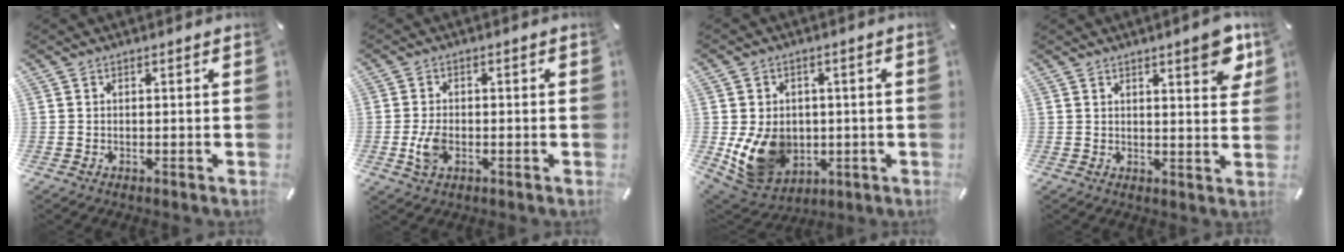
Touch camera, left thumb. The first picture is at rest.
{"total": 5.2, "force": [-1.2, 3.2, 3.9], "torque": [-0.091, -0.001, -0.025]}
{"total": 13.2, "force": [-1.8, 11.0, 7.1], "torque": [-0.153, -0.003, -0.024]}
{"total": 7.8, "force": [4.7, 2.4, 5.7], "torque": [-0.062, -0.031, 0.073]}